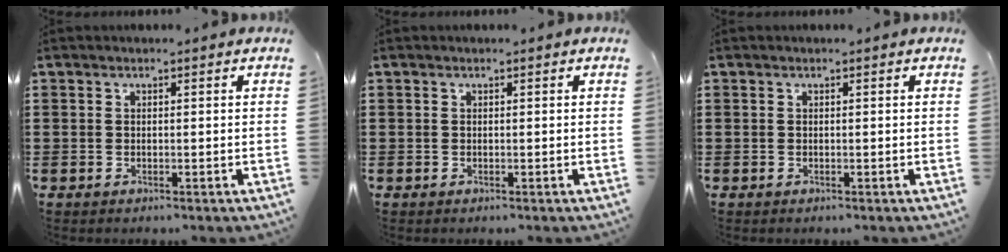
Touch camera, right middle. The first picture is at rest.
{"total": 0.0}
{"total": 0.0}